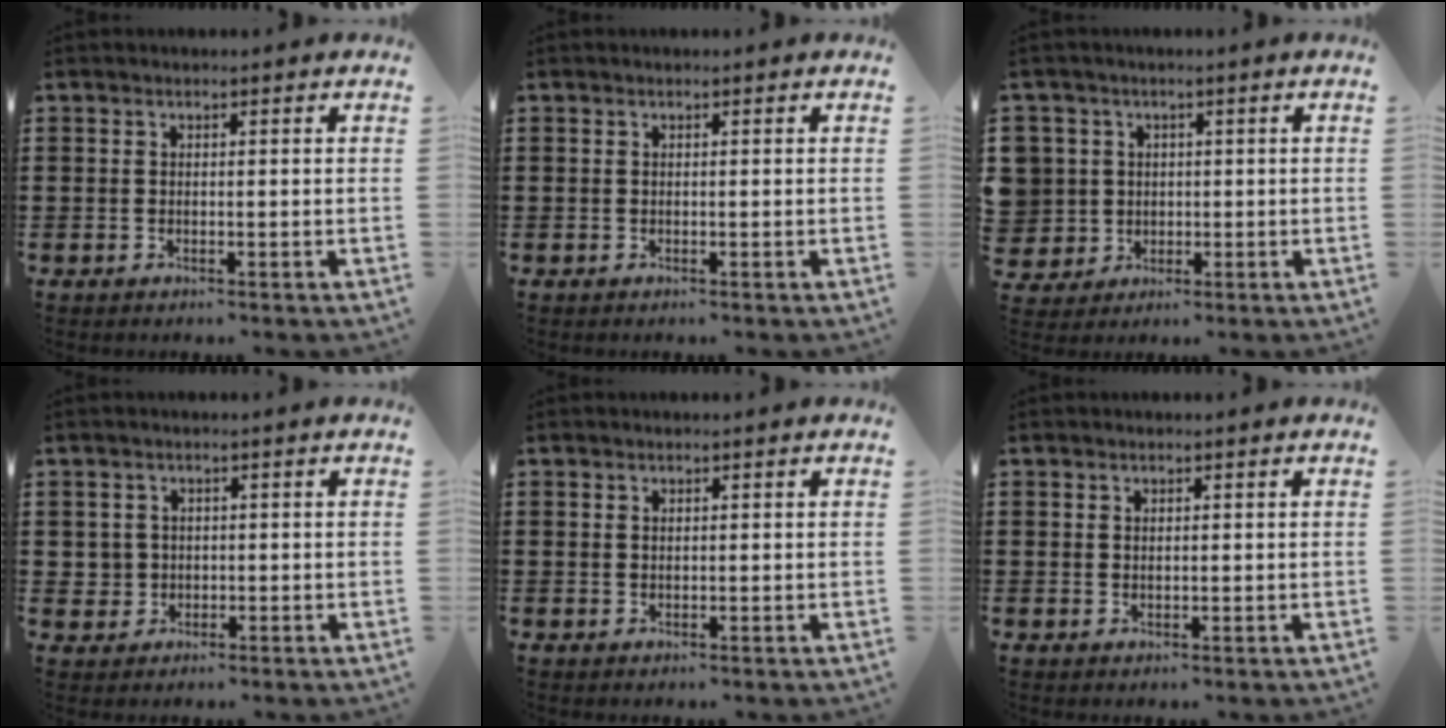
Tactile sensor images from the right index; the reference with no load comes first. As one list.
[{"total": 0.0}, {"total": 5.2, "force": [0.7, 5.1, 0.3], "torque": [-0.047, 0.009, 0.009]}, {"total": 2.2, "force": [0.0, 2.2, 0.2], "torque": [-0.014, 0.008, -0.004]}, {"total": 0.7, "force": [0.5, 0.4, 0.2], "torque": [-0.004, 0.002, 0.010]}, {"total": 0.7, "force": [0.5, 0.4, 0.2], "torque": [-0.005, 0.002, 0.011]}]